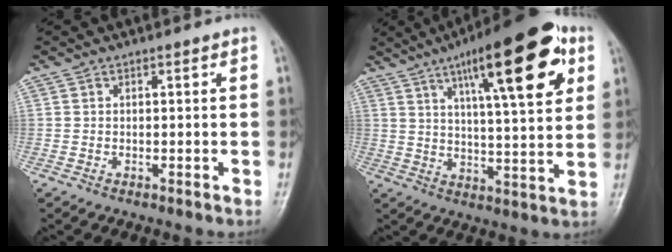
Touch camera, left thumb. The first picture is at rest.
{"total": 21.3, "force": [9.8, 5.6, 18.0], "torque": [-0.239, -0.016, 0.144]}